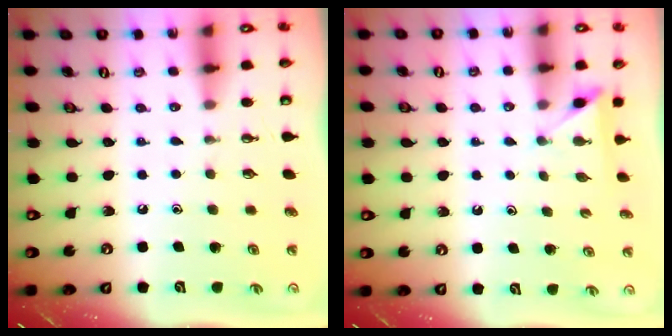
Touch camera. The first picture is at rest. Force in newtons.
{"total": 2.5, "press": 2.4, "slide": 0.3}